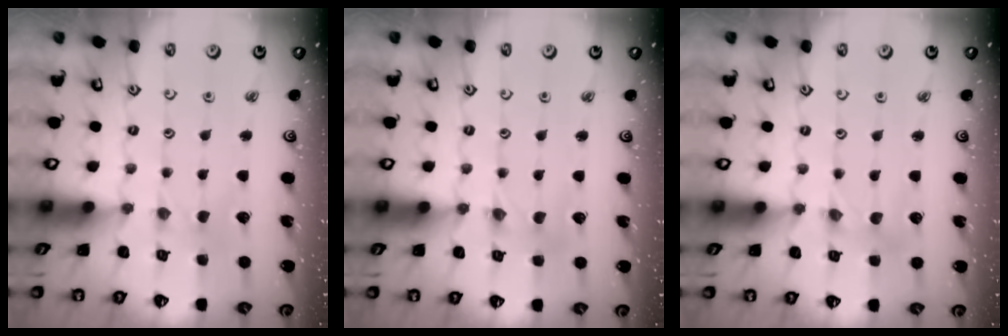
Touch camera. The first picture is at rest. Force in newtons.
{"total": 0.6, "press": 0.6, "slide": 0.1}
{"total": 1.5, "press": 1.5, "slide": 0.1}